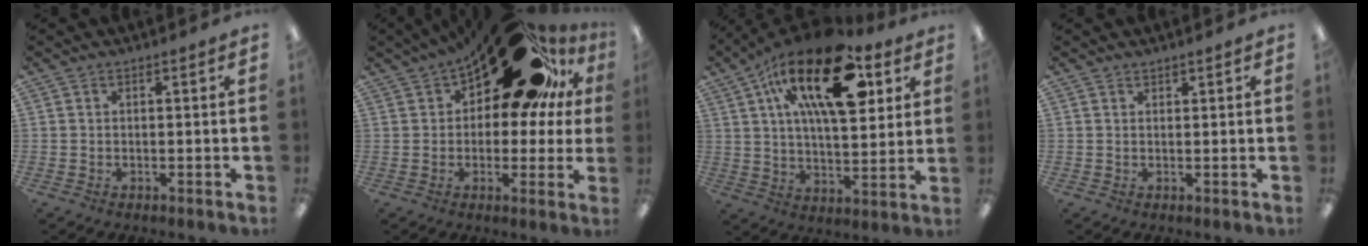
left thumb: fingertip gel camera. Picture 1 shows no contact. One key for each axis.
{"total": 24.8, "fx": 13.6, "fy": 12.1, "fz": 16.8, "tx": -0.239, "ty": -0.067, "tz": 0.227}
{"total": 24.3, "fx": 11.4, "fy": 11.0, "fz": 18.4, "tx": -0.291, "ty": -0.035, "tz": 0.182}
{"total": 0.6, "fx": 0.6, "fy": 0.1, "fz": 0.1, "tx": -0.002, "ty": -0.001, "tz": 0.012}